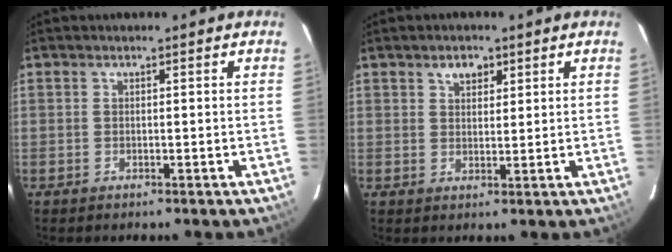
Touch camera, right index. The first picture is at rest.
{"total": 3.3, "force": [1.9, 2.1, 1.7], "torque": [-0.020, 0.009, 0.034]}